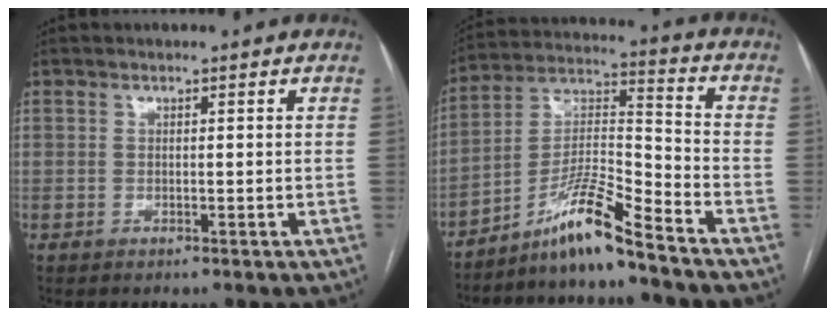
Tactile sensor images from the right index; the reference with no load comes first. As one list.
[{"total": 10.7, "force": [-8.5, -0.6, 6.4], "torque": [-0.125, 0.008, -0.154]}]